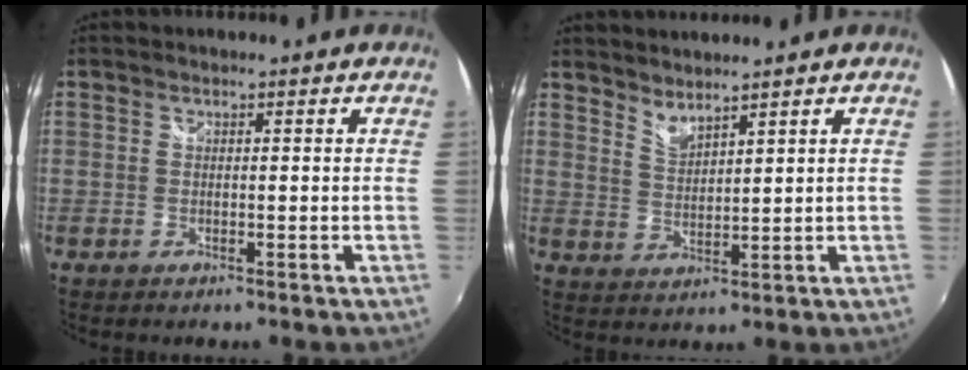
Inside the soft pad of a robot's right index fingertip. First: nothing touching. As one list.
[{"total": 3.7, "force": [3.5, 0.2, 1.1], "torque": [-0.017, -0.004, 0.063]}]